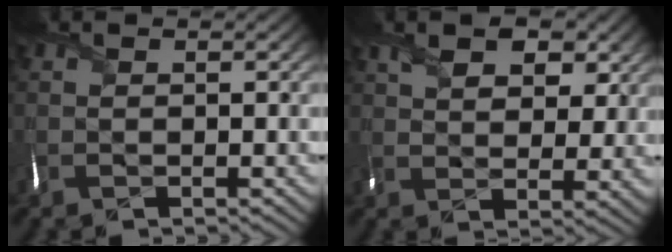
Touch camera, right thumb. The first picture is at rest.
{"total": 7.2, "force": [3.7, 4.0, 4.7], "torque": [-0.092, 0.002, 0.065]}